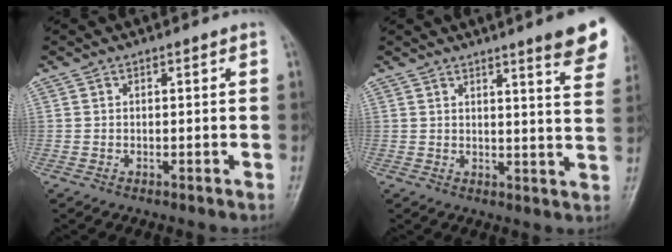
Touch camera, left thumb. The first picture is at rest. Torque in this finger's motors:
{"motor_torque": [1.01, -0.16, 1.84, -0.93, 0.04]}